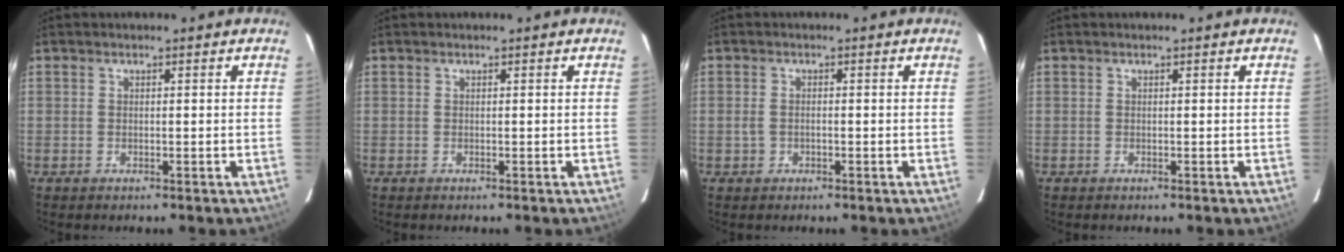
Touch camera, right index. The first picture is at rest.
{"total": 0.0}
{"total": 1.6, "force": [-0.6, 1.2, 0.8], "torque": [-0.017, 0.002, -0.009]}
{"total": 0.0}